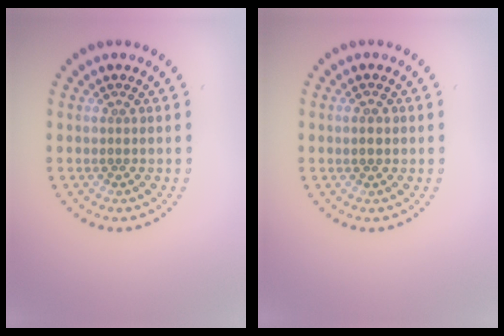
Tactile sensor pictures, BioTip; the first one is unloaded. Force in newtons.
{"total": 1.5, "press": 1.5, "slide": 0.0}